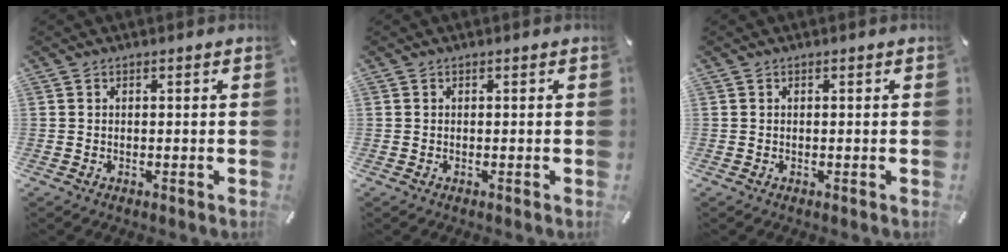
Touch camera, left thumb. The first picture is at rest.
{"total": 0.0}
{"total": 0.0}